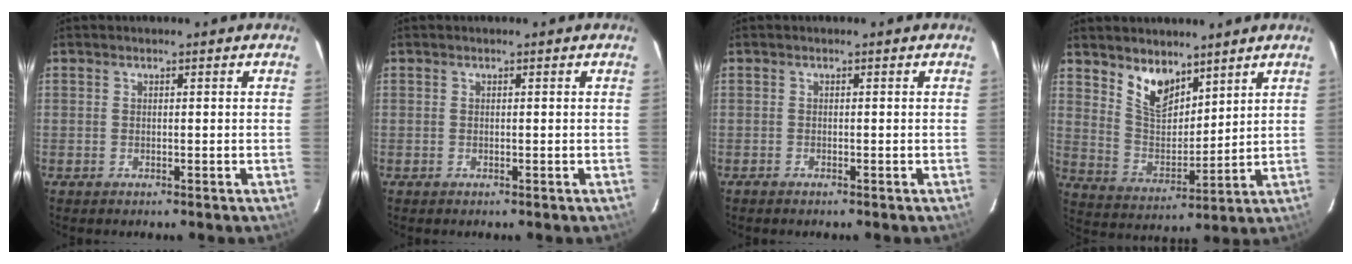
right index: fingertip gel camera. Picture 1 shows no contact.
{"total": 0.0}
{"total": 0.6, "force": [-0.5, 0.1, 0.2], "torque": [-0.005, -0.001, -0.011]}
{"total": 9.2, "force": [6.6, 4.6, 4.5], "torque": [-0.078, 0.000, 0.131]}